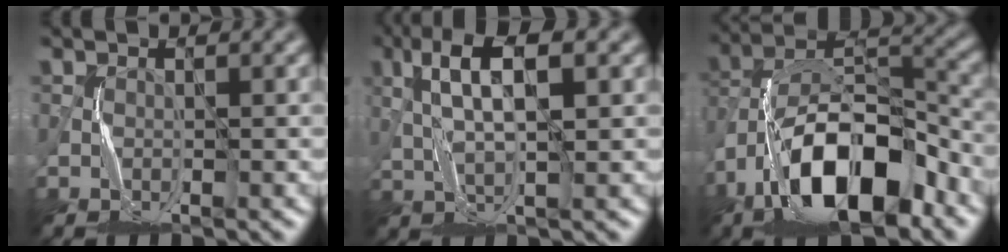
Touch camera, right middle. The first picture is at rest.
{"total": 5.4, "force": [1.8, 1.3, 4.9], "torque": [-0.098, 0.006, 0.034]}
{"total": 11.9, "force": [-6.6, 5.1, 8.5], "torque": [-0.140, 0.007, -0.123]}